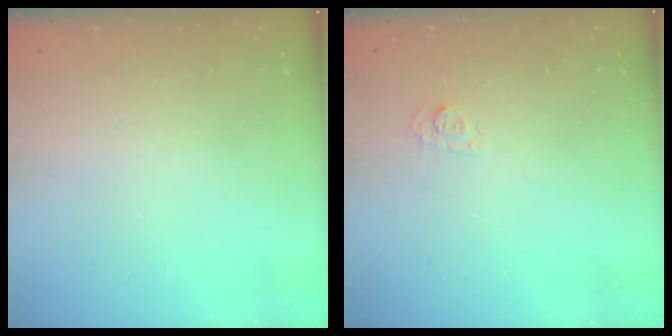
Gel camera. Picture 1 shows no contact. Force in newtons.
{"total": 4.3, "press": 4.2, "slide": 0.6}